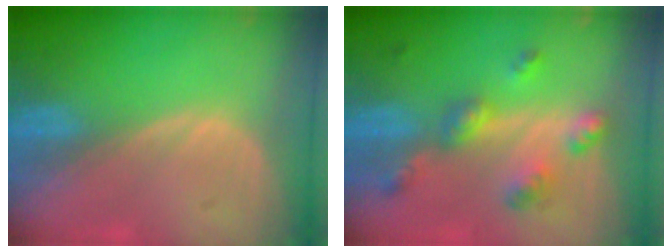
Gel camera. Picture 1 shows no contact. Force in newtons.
{"total": 6.8, "press": 6.0, "slide": 3.2}